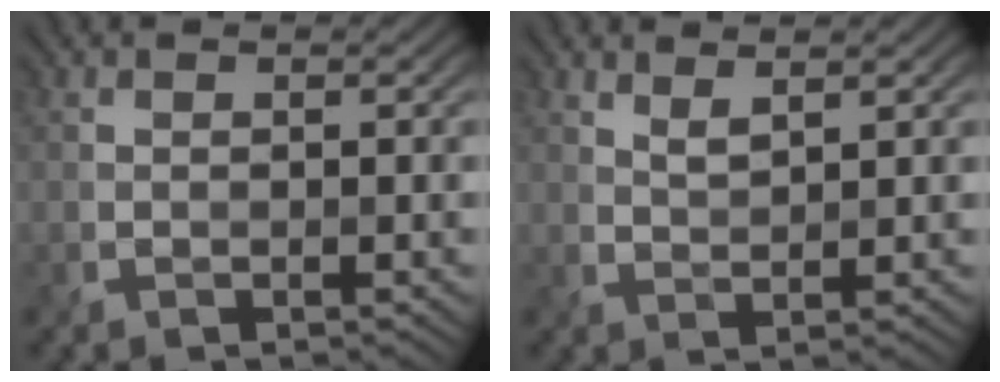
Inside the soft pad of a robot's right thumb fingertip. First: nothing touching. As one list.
[{"total": 2.0, "force": [1.6, 0.3, 1.1], "torque": [-0.021, -0.003, 0.038]}]